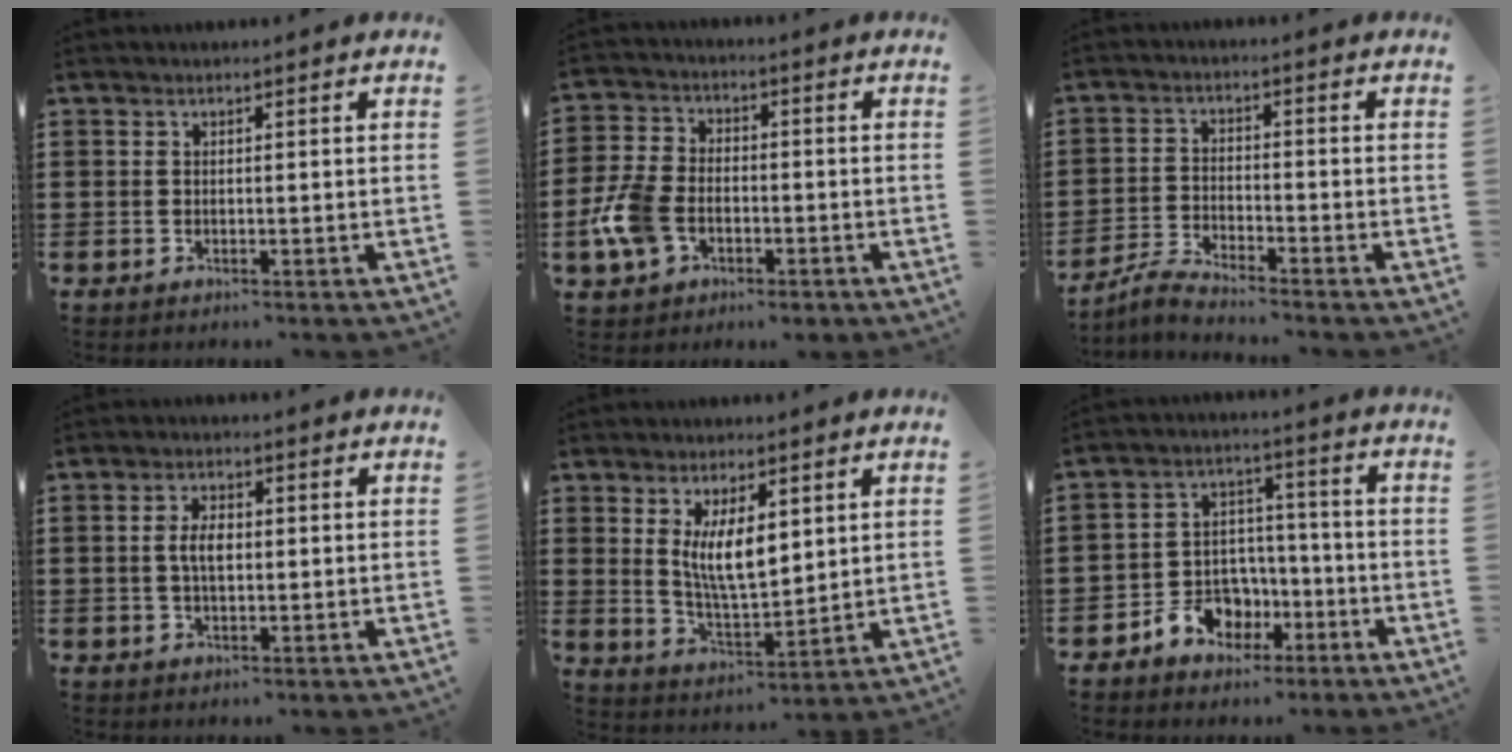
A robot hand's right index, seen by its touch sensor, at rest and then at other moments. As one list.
[{"total": 7.4, "force": [-2.8, 4.7, 5.0], "torque": [-0.140, -0.001, -0.062]}, {"total": 3.8, "force": [-3.7, -0.1, 0.9], "torque": [-0.032, -0.002, -0.077]}, {"total": 3.6, "force": [0.1, 1.7, 3.1], "torque": [-0.069, 0.003, -0.002]}, {"total": 7.2, "force": [2.2, 2.6, 6.4], "torque": [-0.120, 0.000, 0.039]}, {"total": 6.9, "force": [-3.5, 5.7, 2.0], "torque": [-0.047, 0.028, -0.059]}]